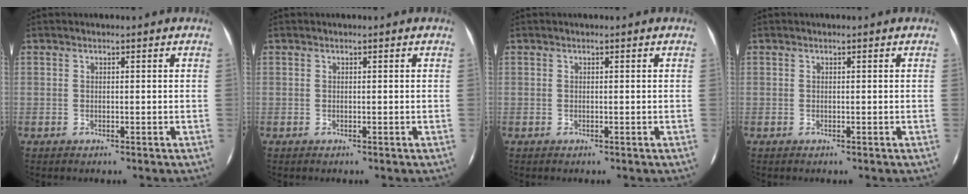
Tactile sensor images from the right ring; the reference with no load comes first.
{"total": 0.0}
{"total": 0.0}
{"total": 0.0}